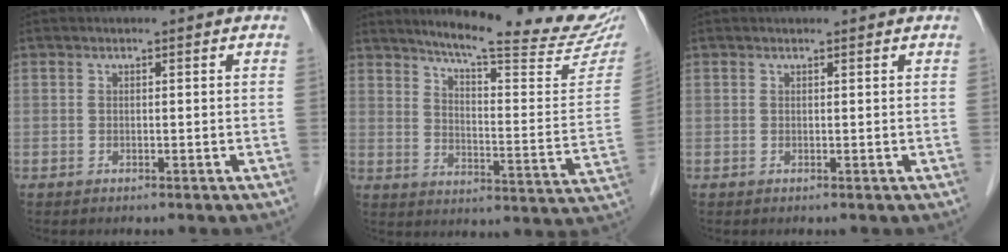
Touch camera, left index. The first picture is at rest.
{"total": 22.4, "force": [19.9, 0.8, 10.3], "torque": [-0.140, -0.076, 0.253]}
{"total": 1.5, "force": [1.4, 0.2, 0.3], "torque": [-0.009, 0.012, 0.020]}